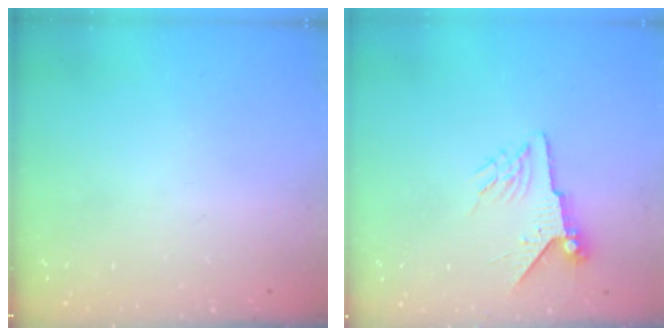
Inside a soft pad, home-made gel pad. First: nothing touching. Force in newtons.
{"total": 6.8, "press": 6.7, "slide": 1.1}